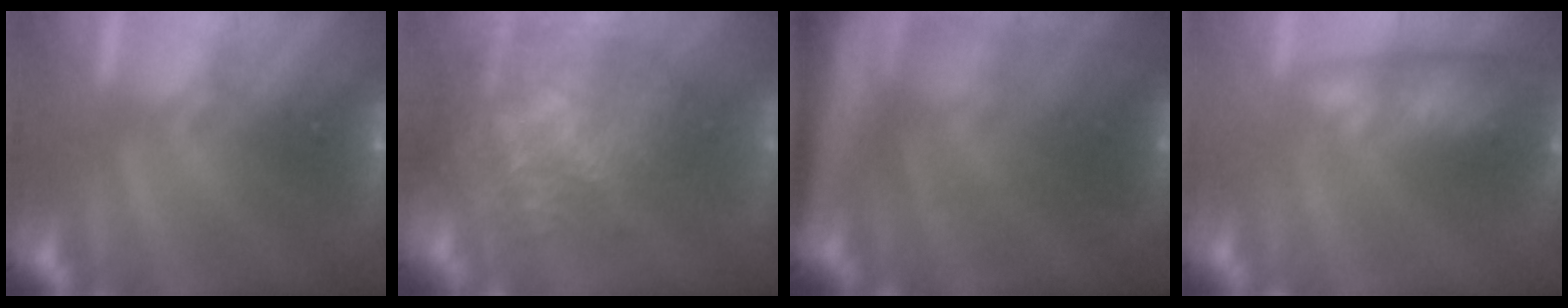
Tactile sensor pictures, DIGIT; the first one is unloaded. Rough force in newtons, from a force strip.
{"total": 11.4}
{"total": 7.6}
{"total": 8.4}